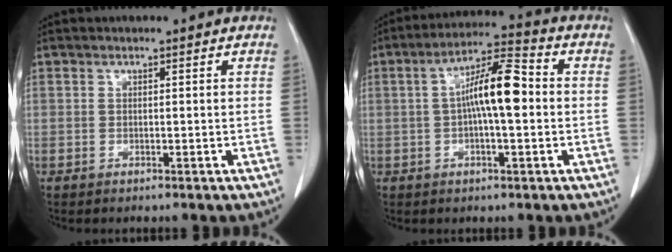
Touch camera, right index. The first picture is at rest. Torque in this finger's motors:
{"motor_torque": [1.11, -0.05, 0.46, 0.17]}